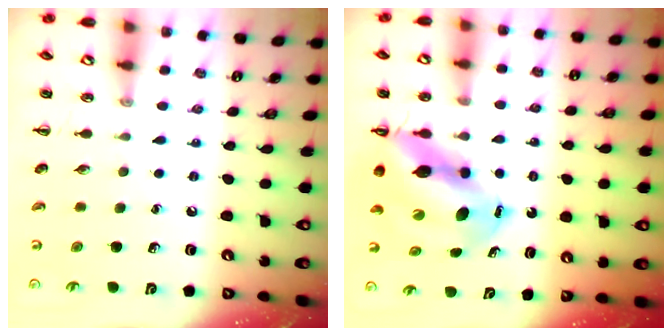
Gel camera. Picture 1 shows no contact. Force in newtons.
{"total": 13.7, "press": 13.1, "slide": 3.9}